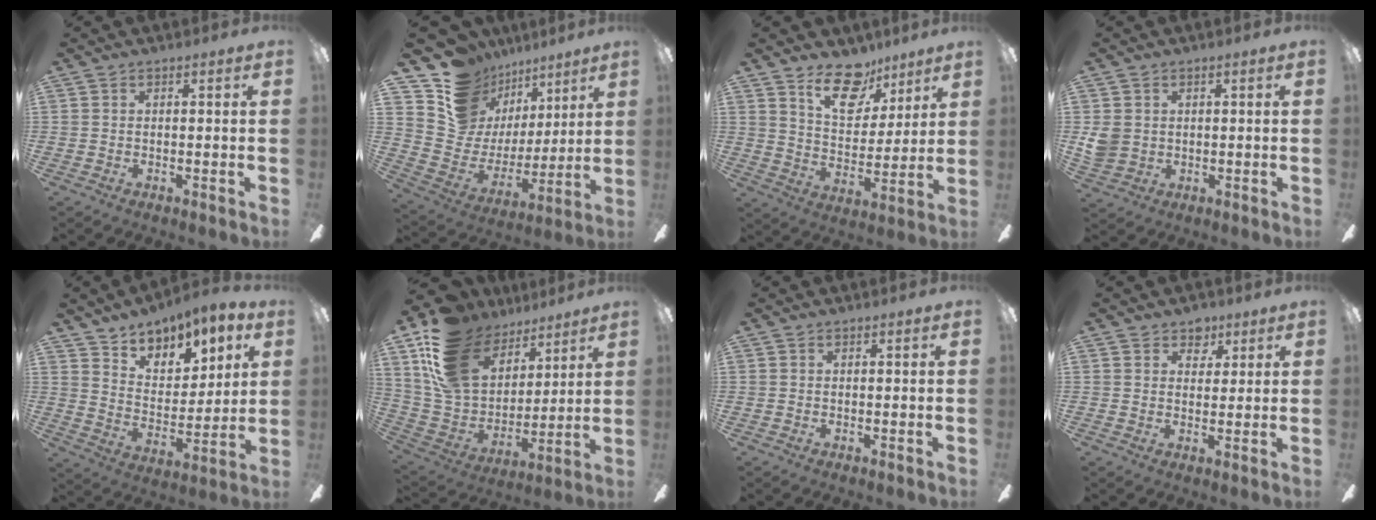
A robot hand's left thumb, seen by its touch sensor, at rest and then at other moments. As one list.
[{"total": 14.1, "force": [9.8, 9.7, 3.2], "torque": [-0.083, -0.080, 0.186]}, {"total": 14.8, "force": [9.9, 8.4, 7.2], "torque": [-0.099, -0.053, 0.181]}, {"total": 4.9, "force": [1.0, 4.5, 1.6], "torque": [-0.035, 0.008, 0.022]}, {"total": 8.6, "force": [6.6, 5.4, 1.5], "torque": [-0.022, -0.063, 0.123]}, {"total": 20.3, "force": [12.0, 13.1, 9.8], "torque": [-0.220, -0.057, 0.227]}, {"total": 0.0}, {"total": 4.0, "force": [2.7, 3.0, 0.4], "torque": [0.003, -0.008, 0.046]}]